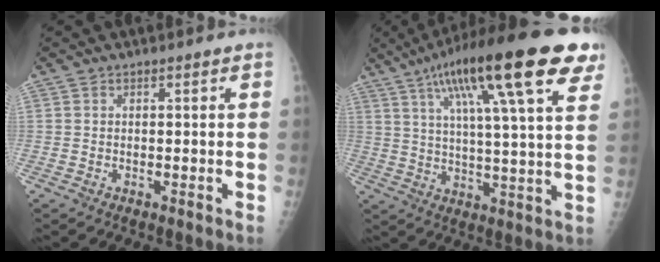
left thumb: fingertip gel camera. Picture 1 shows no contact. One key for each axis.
{"total": 24.9, "fx": 12.9, "fy": 5.0, "fz": 20.8, "tx": -0.322, "ty": -0.001, "tz": 0.194}